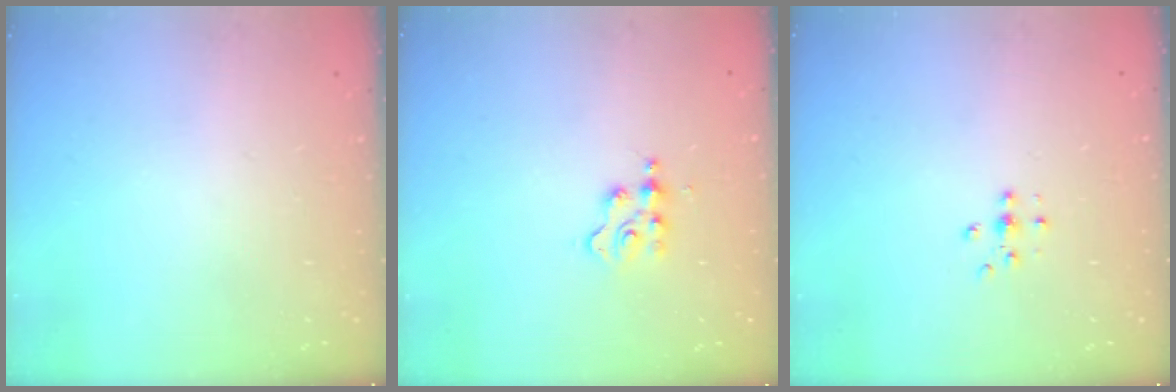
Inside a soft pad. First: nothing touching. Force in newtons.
{"total": 2.1, "press": 2.1, "slide": 0.3}
{"total": 4.7, "press": 4.6, "slide": 0.9}